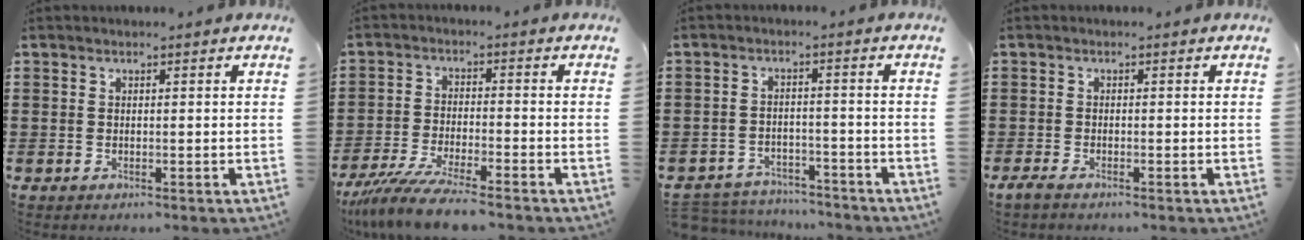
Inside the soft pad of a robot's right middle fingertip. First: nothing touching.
{"total": 7.2, "force": [-6.3, 0.0, 3.4], "torque": [-0.083, -0.016, -0.125]}
{"total": 3.9, "force": [-3.9, 0.7, -0.1], "torque": [-0.013, 0.001, -0.086]}
{"total": 1.1, "force": [-0.9, 0.3, 0.6], "torque": [-0.021, -0.004, -0.020]}